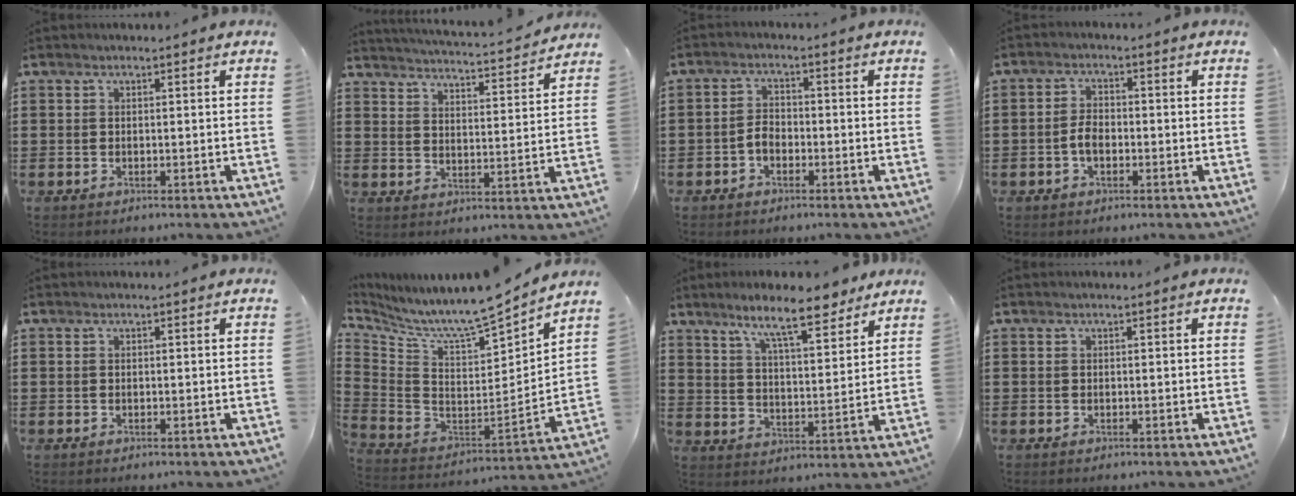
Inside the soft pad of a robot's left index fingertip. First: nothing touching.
{"total": 3.6, "force": [3.5, -0.6, 0.7], "torque": [-0.031, -0.034, 0.053]}
{"total": 2.6, "force": [-1.1, 1.5, 1.7], "torque": [-0.043, 0.003, -0.025]}
{"total": 3.0, "force": [-0.8, 1.6, 2.5], "torque": [-0.061, 0.000, -0.019]}
{"total": 0.0}
{"total": 7.3, "force": [6.9, -0.3, 2.3], "torque": [-0.082, -0.073, 0.108]}
{"total": 9.9, "force": [8.1, 1.3, 5.5], "torque": [-0.112, -0.032, 0.140]}
{"total": 0.0}